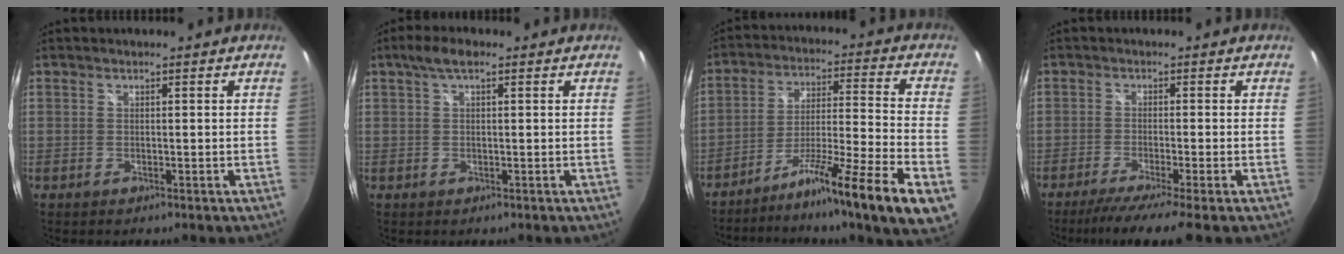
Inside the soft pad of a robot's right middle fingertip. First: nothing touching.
{"total": 3.7, "force": [1.9, 1.2, 2.9], "torque": [-0.054, 0.012, 0.030]}
{"total": 19.6, "force": [-12.1, -0.4, 15.5], "torque": [-0.217, -0.036, -0.188]}
{"total": 6.1, "force": [-4.8, -1.2, 3.6], "torque": [-0.078, -0.021, -0.081]}